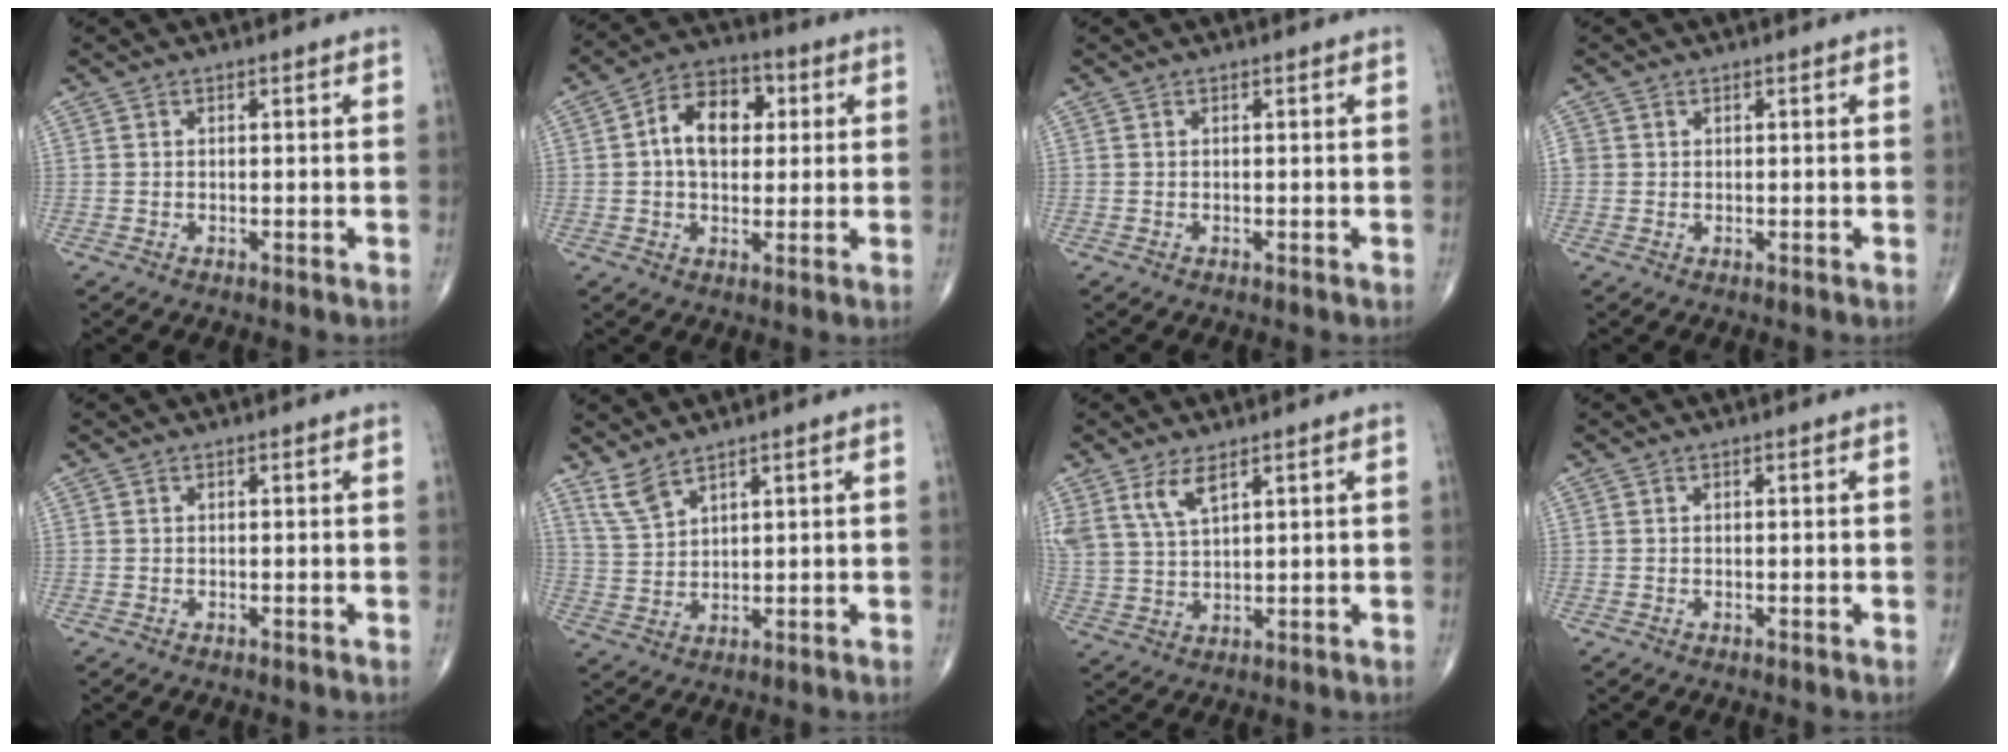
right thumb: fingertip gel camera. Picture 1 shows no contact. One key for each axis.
{"total": 10.8, "fx": 1.9, "fy": 7.2, "fz": 7.8, "tx": -0.105, "ty": 0.018, "tz": 0.024}
{"total": 0.0}
{"total": 1.3, "fx": 0.3, "fy": 1.3, "fz": 0.3, "tx": 0.005, "ty": 0.001, "tz": 0.005}
{"total": 0.0}
{"total": 4.6, "fx": 3.8, "fy": 1.2, "fz": 2.3, "tx": -0.051, "ty": -0.022, "tz": 0.088}
{"total": 6.2, "fx": 3.8, "fy": 2.4, "fz": 4.2, "tx": -0.088, "ty": -0.016, "tz": 0.085}
{"total": 0.0}